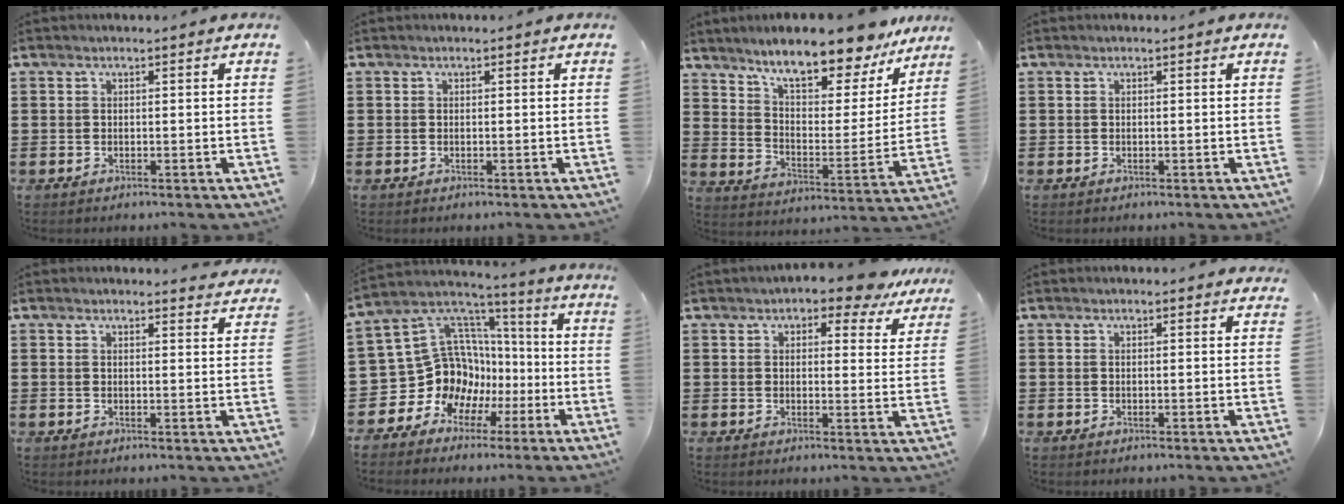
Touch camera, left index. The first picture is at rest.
{"total": 0.0}
{"total": 11.0, "force": [9.8, 1.5, 4.7], "torque": [-0.098, -0.069, 0.168]}
{"total": 0.0}
{"total": 2.5, "force": [2.5, 0.1, 0.2], "torque": [-0.004, -0.010, 0.046]}
{"total": 14.1, "force": [-2.4, 13.2, 4.5], "torque": [-0.149, -0.031, -0.016]}
{"total": 4.9, "force": [4.3, 1.3, 1.8], "torque": [-0.036, -0.016, 0.074]}
{"total": 1.1, "force": [1.0, 0.2, 0.4], "torque": [-0.011, 0.001, 0.019]}